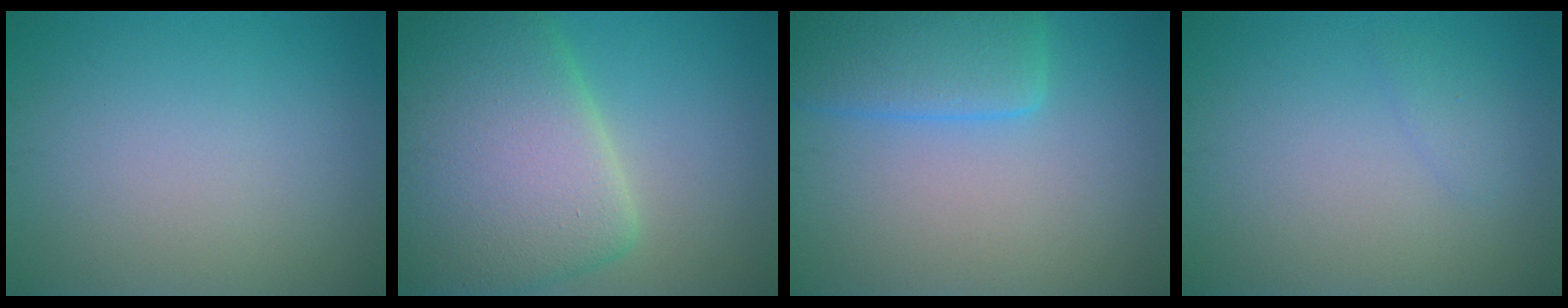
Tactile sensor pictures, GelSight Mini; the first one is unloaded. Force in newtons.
{"total": 11.6, "press": 11.5, "slide": 0.9}
{"total": 5.0, "press": 5.0, "slide": 0.3}
{"total": 0.9, "press": 0.9, "slide": 0.1}